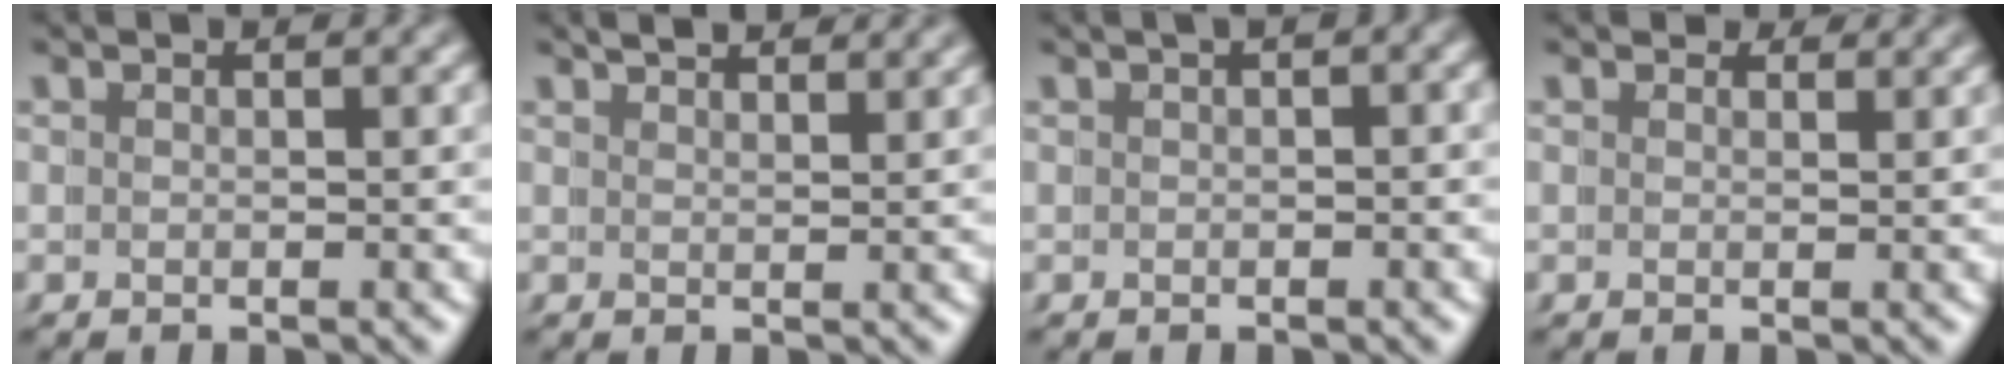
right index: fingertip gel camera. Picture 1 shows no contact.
{"total": 3.0, "force": [2.9, -0.6, 0.4], "torque": [0.003, 0.004, 0.046]}
{"total": 0.7, "force": [-0.1, 0.4, 0.5], "torque": [0.000, 0.011, -0.008]}
{"total": 1.6, "force": [1.6, -0.1, 0.1], "torque": [-0.001, -0.002, 0.023]}